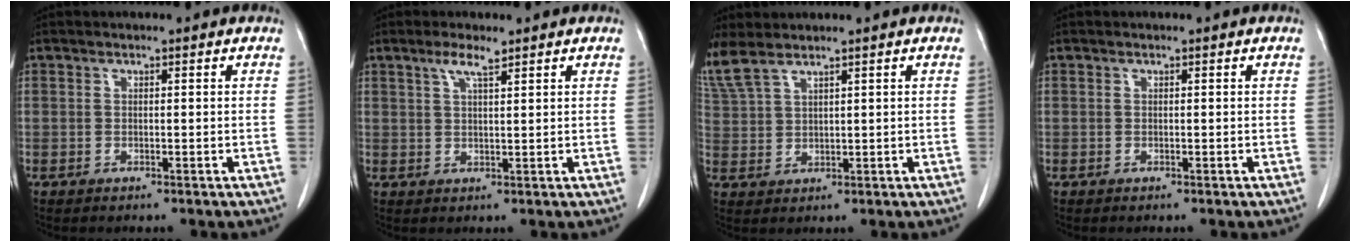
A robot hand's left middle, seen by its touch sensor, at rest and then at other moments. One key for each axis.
{"total": 3.0, "fx": 2.0, "fy": 0.3, "fz": 2.2, "tx": -0.047, "ty": 0.003, "tz": 0.039}
{"total": 5.2, "fx": 4.5, "fy": 0.8, "fz": 2.3, "tx": -0.071, "ty": 0.012, "tz": 0.110}
{"total": 0.0}